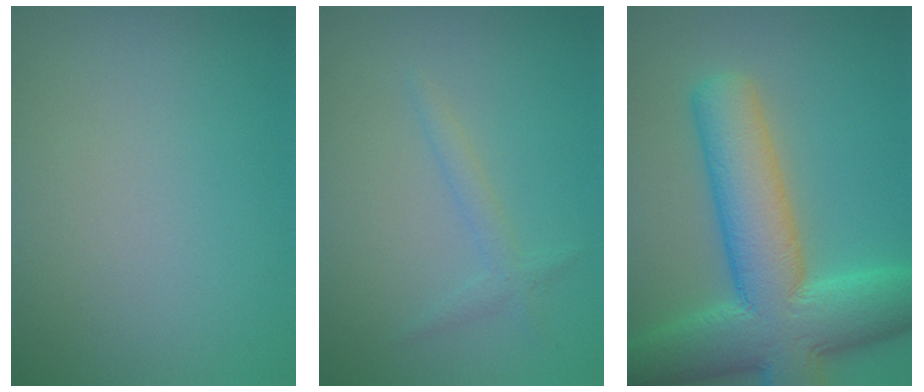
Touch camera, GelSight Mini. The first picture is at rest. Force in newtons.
{"total": 1.3, "press": 1.3, "slide": 0.1}
{"total": 11.5, "press": 11.5, "slide": 0.5}